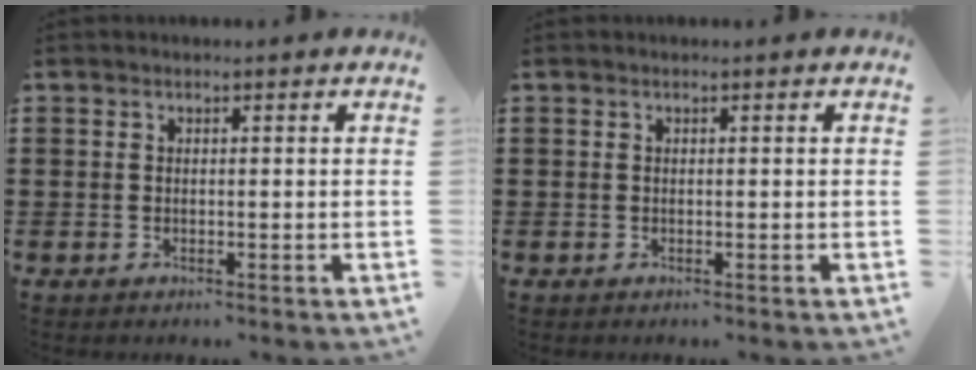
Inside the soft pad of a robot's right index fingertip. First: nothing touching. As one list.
[{"total": 0.0}]